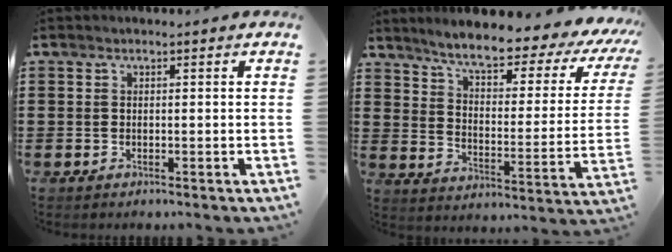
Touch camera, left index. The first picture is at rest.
{"total": 6.8, "force": [5.6, 0.5, 3.8], "torque": [-0.091, -0.039, 0.084]}